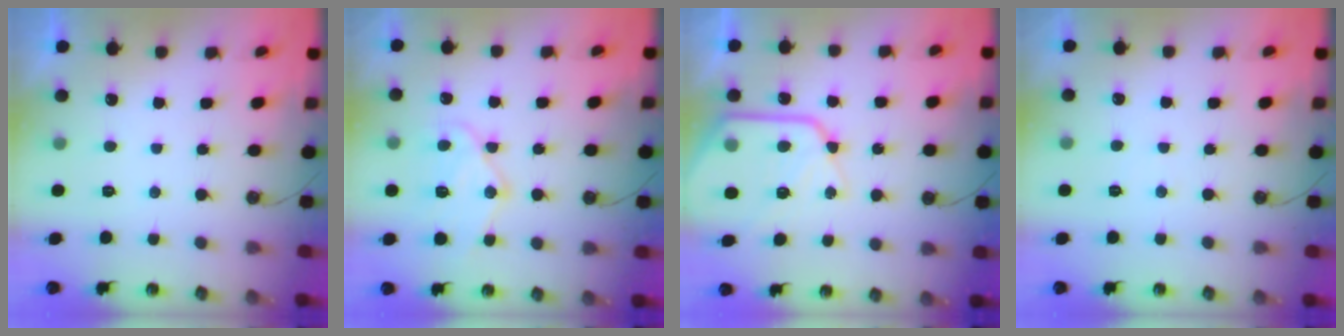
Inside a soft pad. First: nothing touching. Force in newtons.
{"total": 13.3, "press": 13.3, "slide": 1.0}
{"total": 15.9, "press": 15.8, "slide": 1.6}
{"total": 2.4, "press": 2.4, "slide": 0.4}